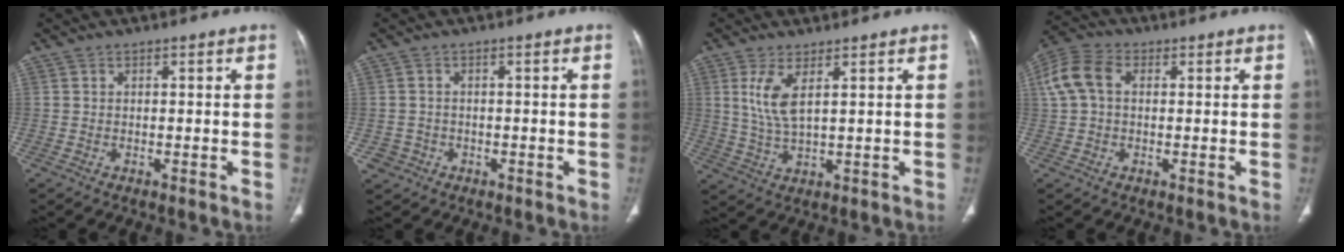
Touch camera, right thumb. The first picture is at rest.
{"total": 2.6, "force": [-0.9, 2.4, 0.1], "torque": [0.008, 0.011, -0.015]}
{"total": 6.1, "force": [2.2, 2.0, 5.3], "torque": [-0.119, -0.016, 0.054]}
{"total": 8.0, "force": [1.4, 5.5, 5.5], "torque": [-0.125, 0.027, 0.023]}